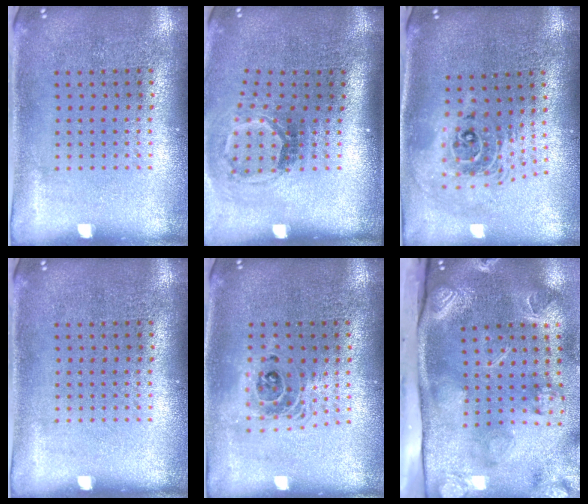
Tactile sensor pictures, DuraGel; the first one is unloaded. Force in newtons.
{"total": 1.9, "press": 1.2, "slide": 1.4}
{"total": 2.1, "press": 1.7, "slide": 1.4}
{"total": 0.0}
{"total": 1.5, "press": 1.2, "slide": 0.9}
{"total": 4.5, "press": 3.3, "slide": 3.0}